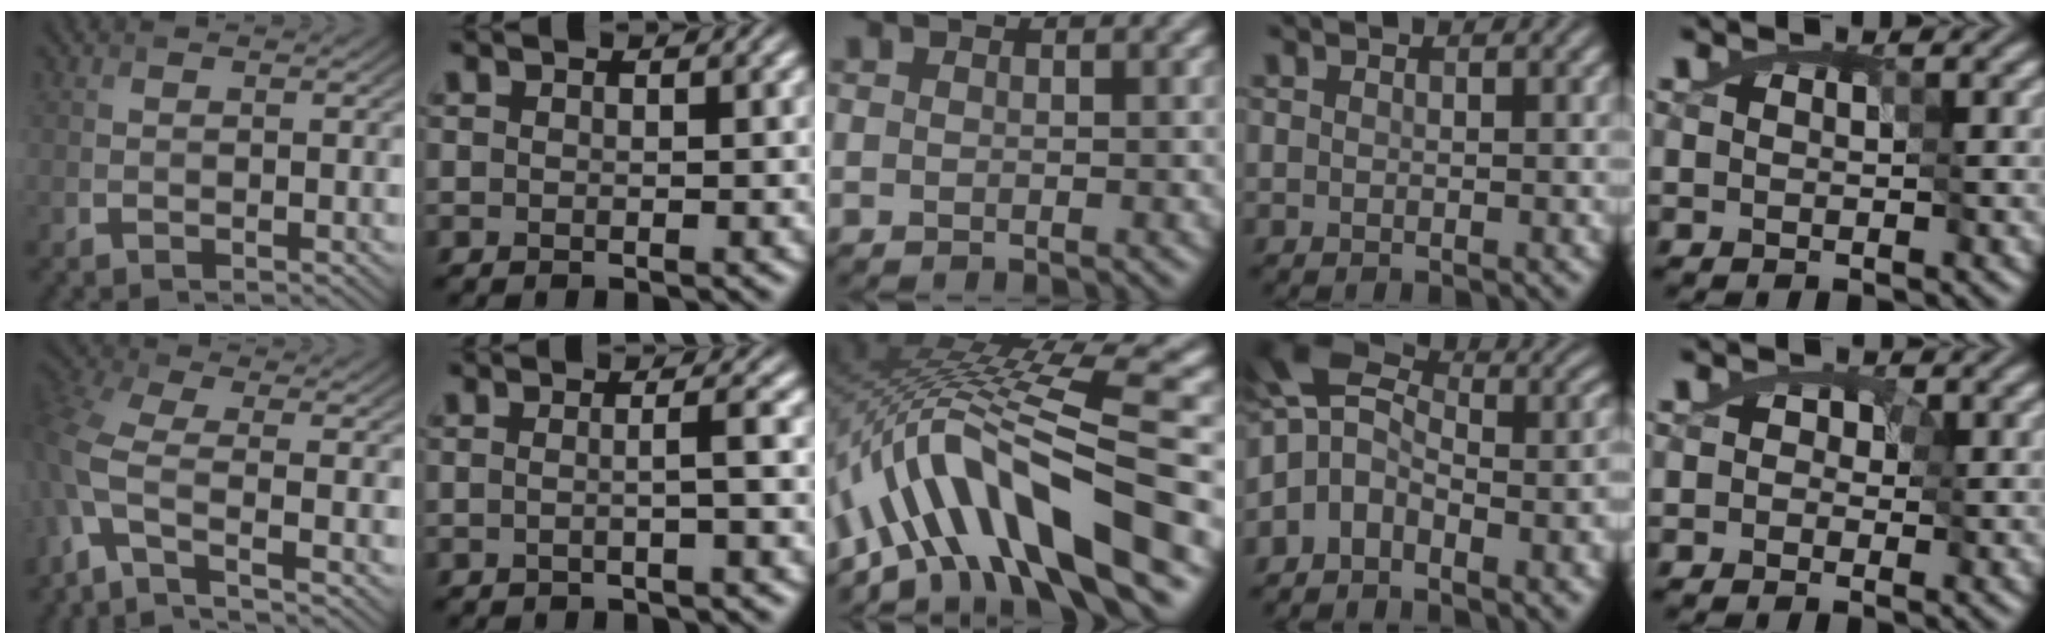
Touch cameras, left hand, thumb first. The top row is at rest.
{"thumb": {"total": 8.7, "force": [-3.1, 3.4, 7.4], "torque": [-0.197, -0.005, -0.080]}, "index": {"total": 2.2, "force": [-0.2, 0.7, 2.1], "torque": [-0.026, 0.001, -0.013]}, "middle": {"total": 12.1, "force": [-5.7, 3.3, 10.2], "torque": [-0.173, 0.018, -0.092]}, "ring": {"total": 8.2, "force": [-2.8, 5.1, 5.8], "torque": [-0.089, 0.017, -0.070]}, "little": {"total": 2.4, "force": [-0.1, 2.2, 1.0], "torque": [-0.015, 0.014, -0.009]}}